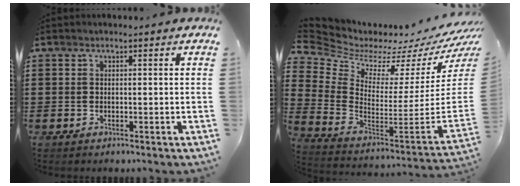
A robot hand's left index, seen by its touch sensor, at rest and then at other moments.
{"total": 2.5, "force": [2.2, 1.1, 0.2], "torque": [-0.020, -0.058, 0.029]}